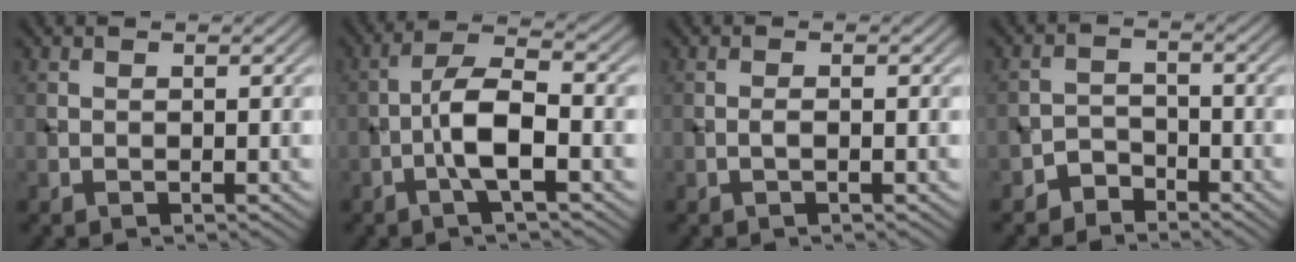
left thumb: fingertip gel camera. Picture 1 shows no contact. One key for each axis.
{"total": 5.9, "fx": -1.8, "fy": 1.6, "fz": 5.3, "tx": -0.105, "ty": 0.015, "tz": -0.043}
{"total": 0.8, "fx": -0.2, "fy": 0.2, "fz": 0.8, "tx": -0.013, "ty": 0.002, "tz": -0.004}
{"total": 2.8, "fx": -2.3, "fy": 1.5, "fz": 0.4, "tx": -0.002, "ty": 0.009, "tz": -0.050}